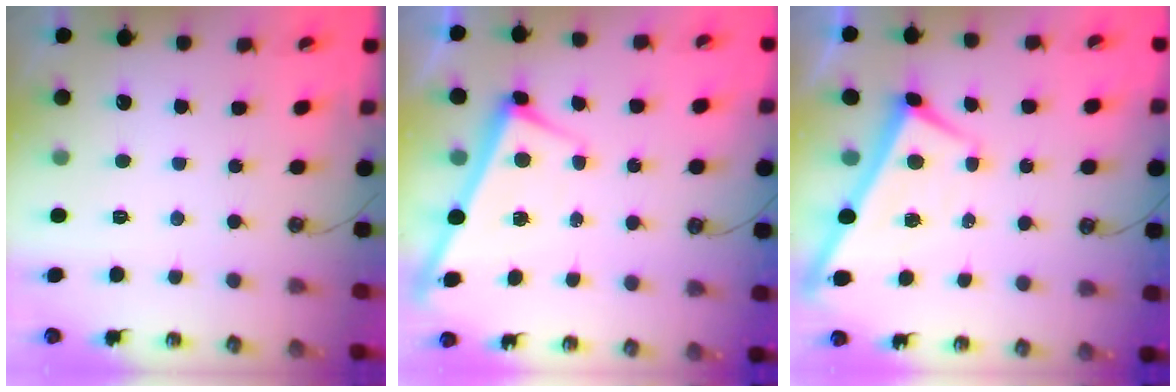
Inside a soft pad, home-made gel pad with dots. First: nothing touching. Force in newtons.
{"total": 2.8, "press": 2.8, "slide": 0.5}
{"total": 2.3, "press": 2.3, "slide": 0.2}